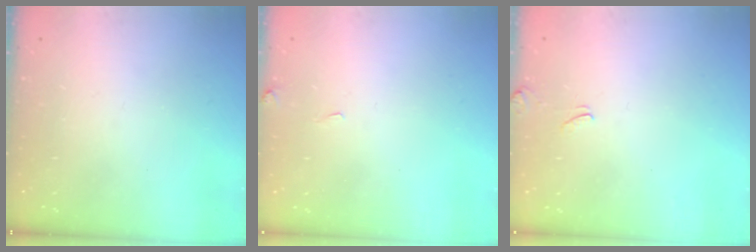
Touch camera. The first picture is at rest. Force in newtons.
{"total": 5.2, "press": 5.2, "slide": 0.4}
{"total": 2.0, "press": 2.0, "slide": 0.4}